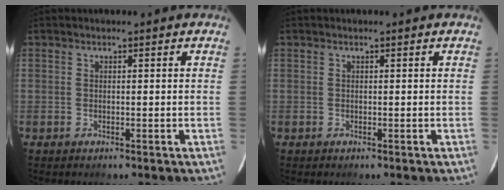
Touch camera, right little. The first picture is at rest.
{"total": 0.0}